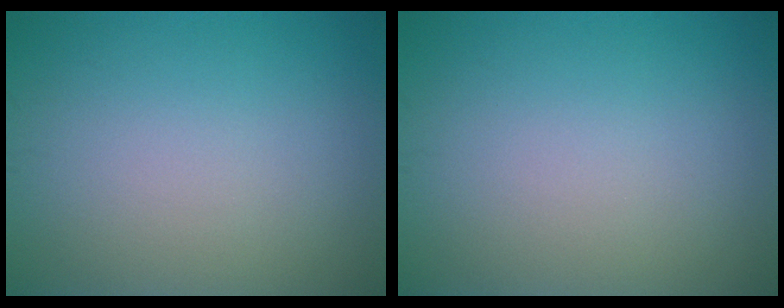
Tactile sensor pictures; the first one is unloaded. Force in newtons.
{"total": 0.0}